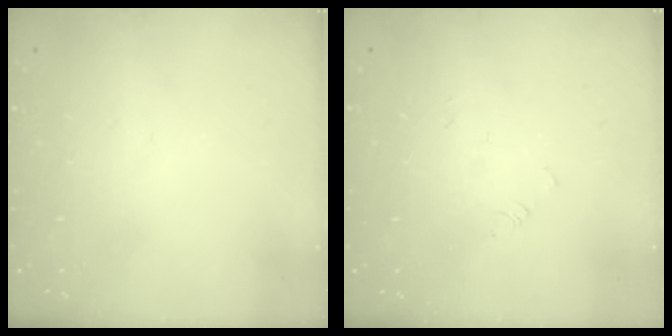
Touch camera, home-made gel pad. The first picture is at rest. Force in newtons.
{"total": 1.4, "press": 1.3, "slide": 0.3}